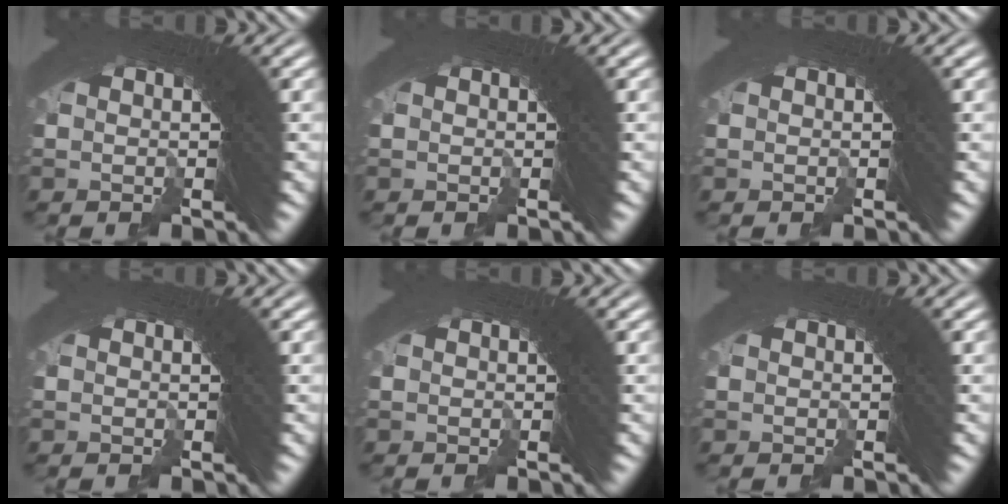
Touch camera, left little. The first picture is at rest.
{"total": 0.0}
{"total": 0.0}
{"total": 0.0}
{"total": 0.0}
{"total": 0.0}